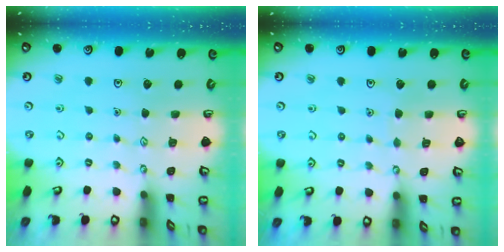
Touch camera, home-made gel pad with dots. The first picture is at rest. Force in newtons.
{"total": 1.3, "press": 1.3, "slide": 0.1}